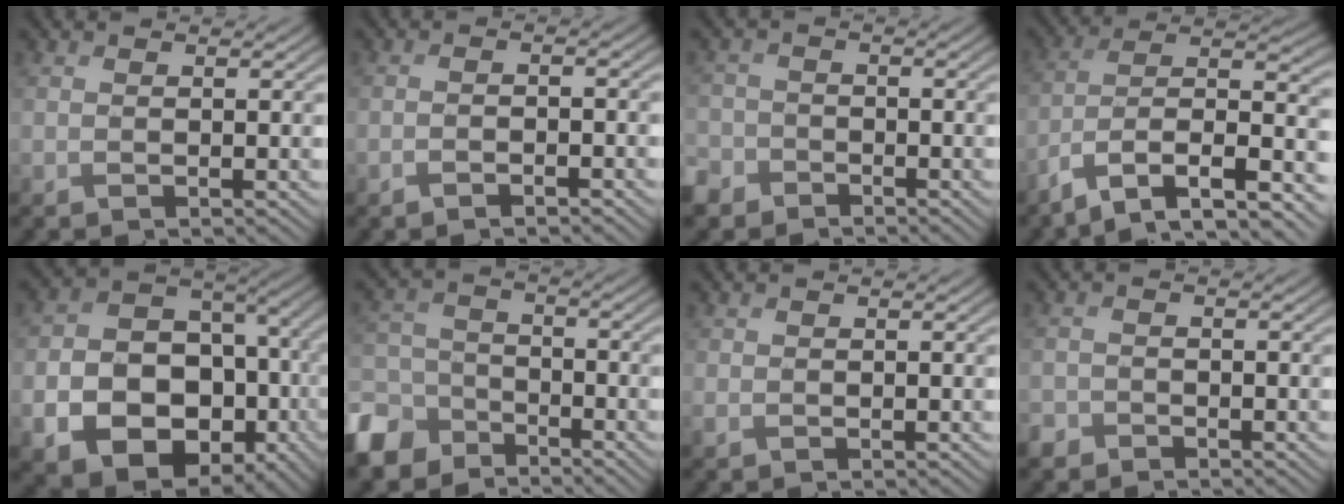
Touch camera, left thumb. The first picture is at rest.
{"total": 1.6, "force": [-1.0, 0.0, 1.2], "torque": [-0.025, 0.004, -0.020]}
{"total": 4.3, "force": [-2.8, 3.1, 0.9], "torque": [-0.024, -0.004, -0.065]}
{"total": 12.2, "force": [-6.7, 5.0, 8.9], "torque": [-0.180, -0.011, -0.124]}
{"total": 17.0, "force": [-5.0, 13.2, 9.5], "torque": [-0.178, -0.056, -0.059]}
{"total": 9.0, "force": [-6.3, 5.5, 3.3], "torque": [-0.097, -0.013, -0.142]}
{"total": 0.8, "force": [0.2, 0.7, 0.3], "torque": [-0.011, 0.000, 0.005]}
{"total": 1.6, "force": [-1.3, 1.0, 0.2], "torque": [-0.004, -0.002, -0.033]}